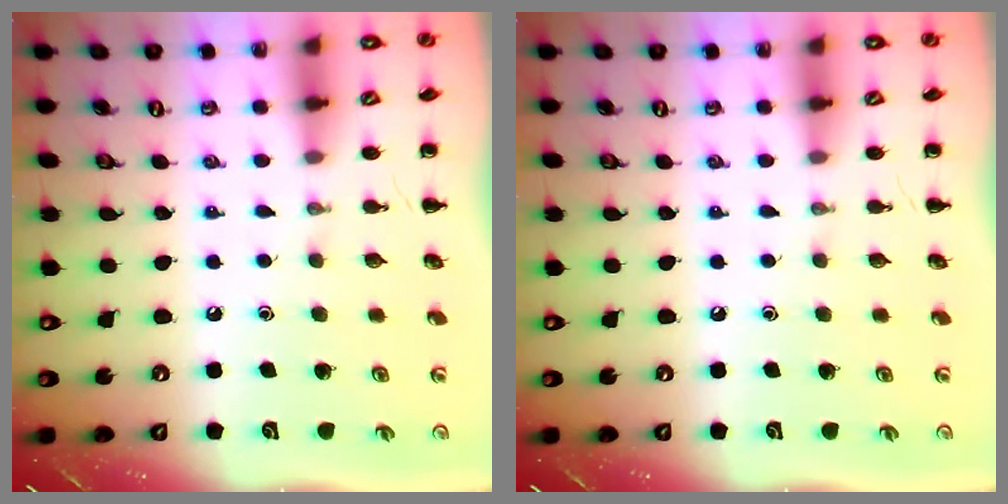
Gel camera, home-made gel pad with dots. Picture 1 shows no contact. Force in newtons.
{"total": 0.0}